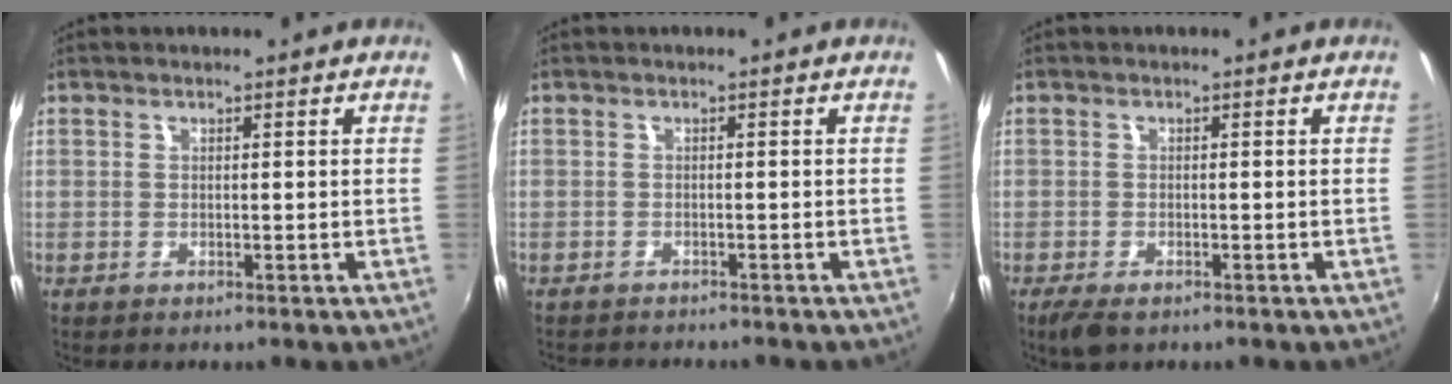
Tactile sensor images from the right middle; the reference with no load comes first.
{"total": 2.9, "force": [-2.8, 0.5, 0.6], "torque": [-0.024, -0.017, -0.047]}
{"total": 3.6, "force": [-2.4, 1.4, 2.3], "torque": [-0.052, -0.015, -0.043]}